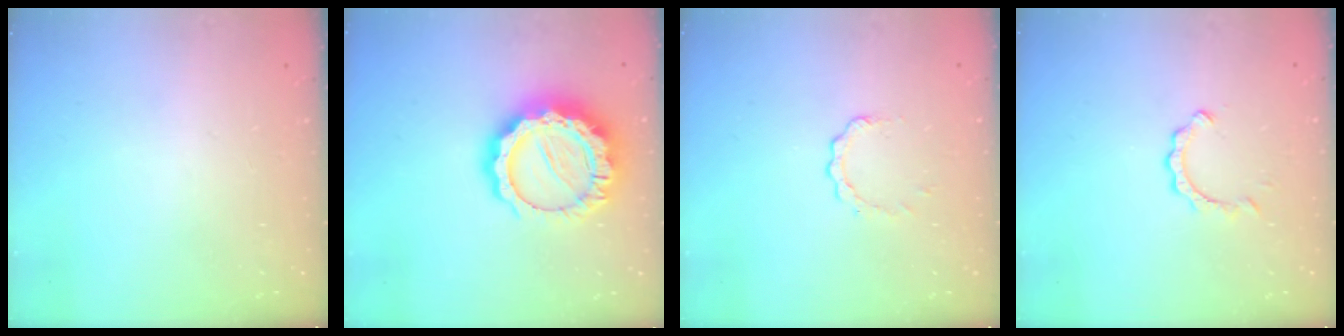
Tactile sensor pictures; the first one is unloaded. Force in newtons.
{"total": 18.2, "press": 18.1, "slide": 1.5}
{"total": 2.8, "press": 2.8, "slide": 0.3}
{"total": 2.7, "press": 2.7, "slide": 0.2}